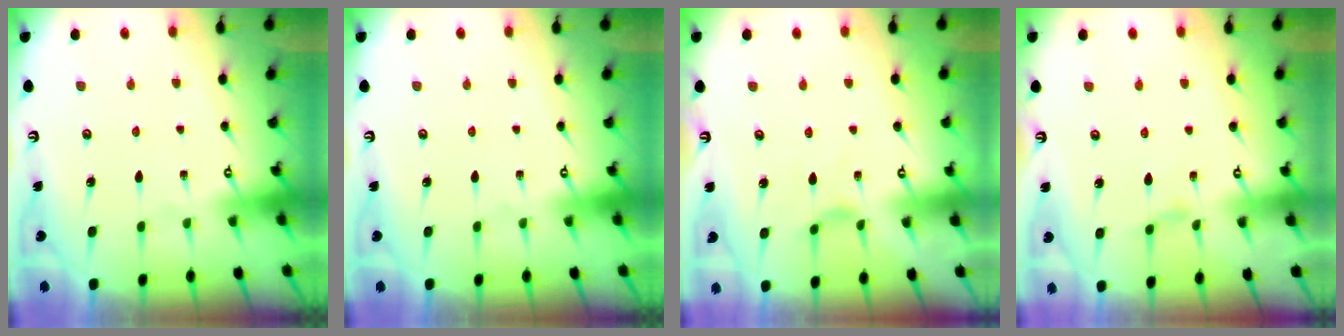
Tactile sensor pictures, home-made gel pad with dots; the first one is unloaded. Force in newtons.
{"total": 0.0}
{"total": 2.7, "press": 2.6, "slide": 0.6}
{"total": 1.6, "press": 1.6, "slide": 0.3}